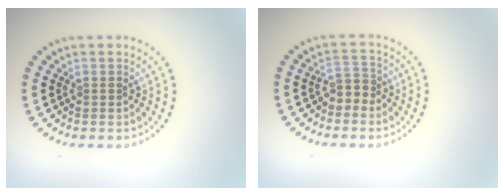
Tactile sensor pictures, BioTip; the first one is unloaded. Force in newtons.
{"total": 2.0, "press": 1.7, "slide": 1.1}